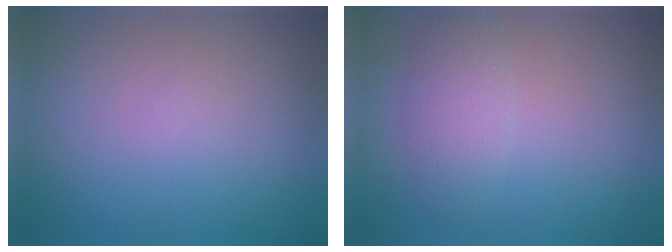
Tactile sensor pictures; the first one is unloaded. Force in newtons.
{"total": 2.4, "press": 2.4, "slide": 0.1}